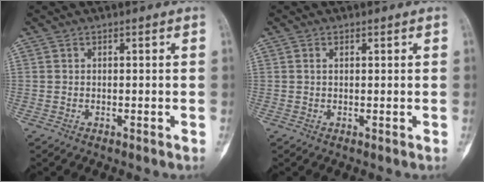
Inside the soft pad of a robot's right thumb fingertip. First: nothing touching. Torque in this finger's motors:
{"motor_torque": [-0.28, -0.01, 0.08, 0.00, -0.05]}